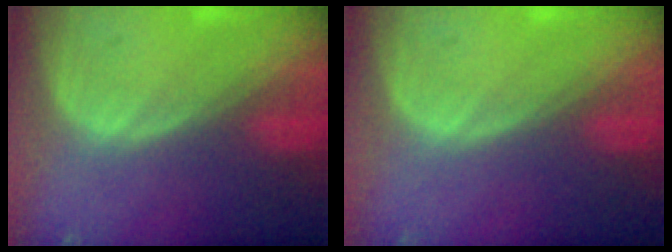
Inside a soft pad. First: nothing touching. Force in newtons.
{"total": 0.0}